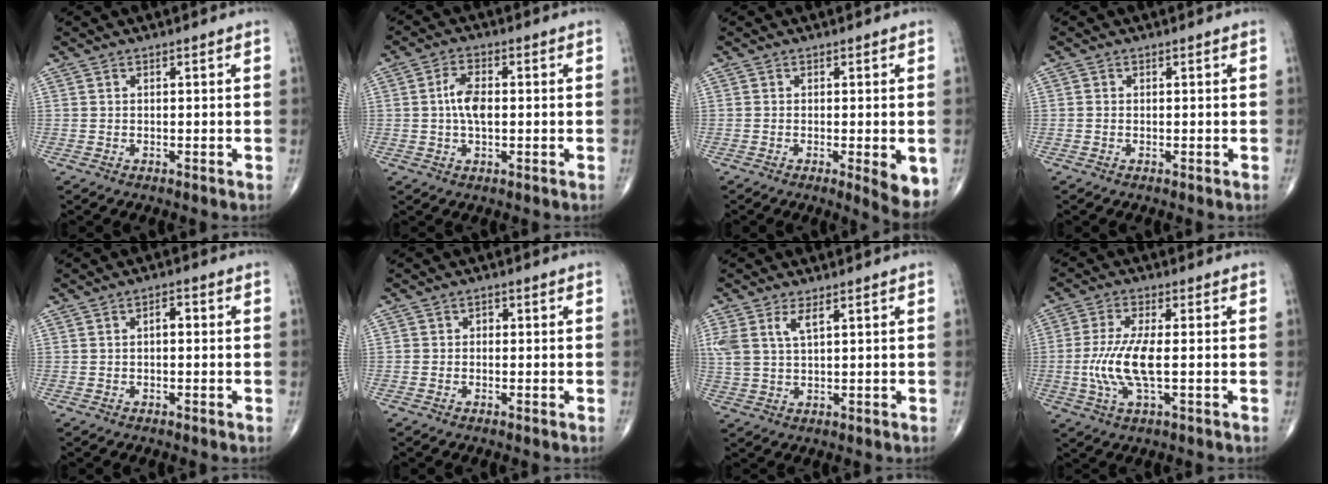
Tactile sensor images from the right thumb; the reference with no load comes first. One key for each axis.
{"total": 5.4, "fx": 0.0, "fy": 2.7, "fz": 4.6, "tx": -0.089, "ty": 0.008, "tz": -0.004}
{"total": 5.9, "fx": -1.6, "fy": 1.4, "fz": 5.5, "tx": -0.069, "ty": -0.014, "tz": -0.022}
{"total": 0.0}
{"total": 2.0, "fx": 0.0, "fy": 1.1, "fz": 1.7, "tx": -0.018, "ty": 0.009, "tz": -0.004}
{"total": 1.1, "fx": -0.2, "fy": 1.0, "fz": 0.5, "tx": 0.002, "ty": 0.004, "tz": -0.008}
{"total": 5.4, "fx": 2.4, "fy": 2.2, "fz": 4.3, "tx": -0.106, "ty": -0.001, "tz": 0.056}
{"total": 8.9, "fx": -0.8, "fy": 2.6, "fz": 8.5, "tx": -0.200, "ty": -0.001, "tz": -0.017}